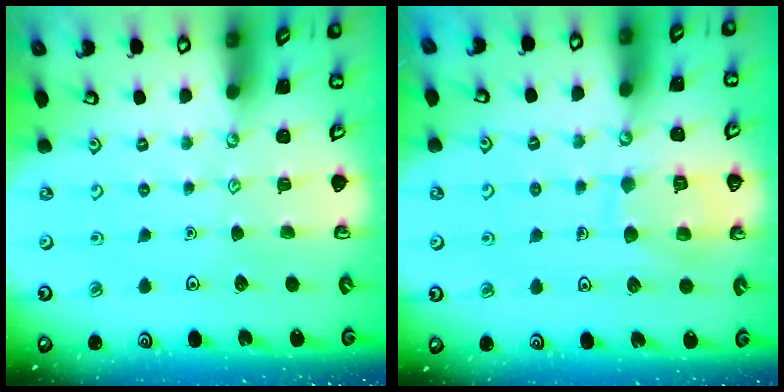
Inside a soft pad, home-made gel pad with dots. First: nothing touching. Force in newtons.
{"total": 9.9, "press": 9.9, "slide": 0.9}